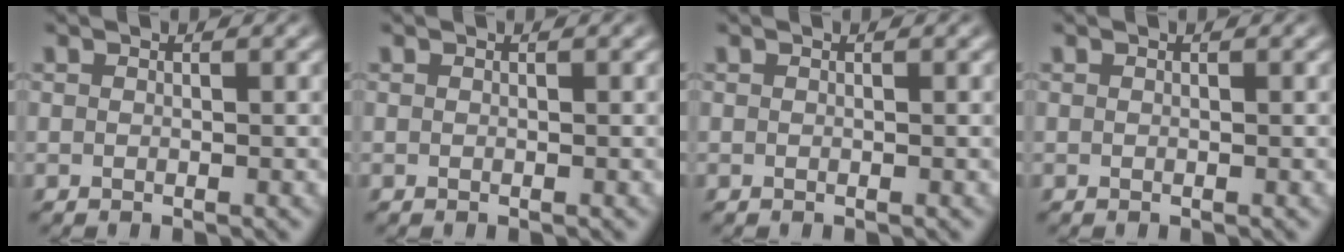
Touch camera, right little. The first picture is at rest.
{"total": 0.0}
{"total": 0.0}
{"total": 0.0}